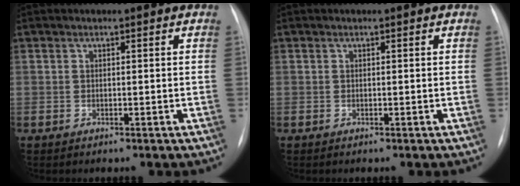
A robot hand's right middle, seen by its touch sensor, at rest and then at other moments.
{"total": 0.0}